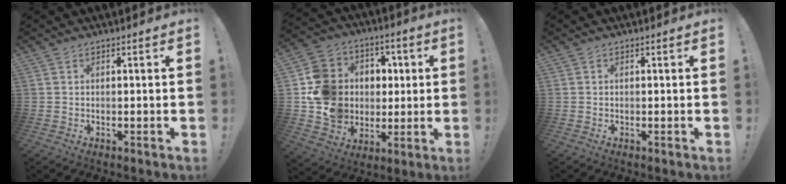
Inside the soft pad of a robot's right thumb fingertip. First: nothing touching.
{"total": 17.0, "force": [0.3, 15.8, 6.1], "torque": [-0.093, 0.010, 0.046]}
{"total": 0.0}